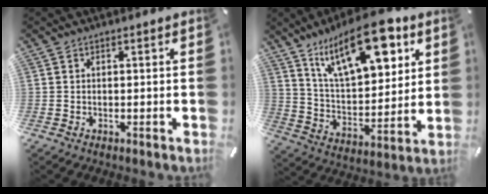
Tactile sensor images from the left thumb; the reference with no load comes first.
{"total": 20.8, "force": [12.5, 9.4, 13.7], "torque": [-0.215, -0.060, 0.210]}